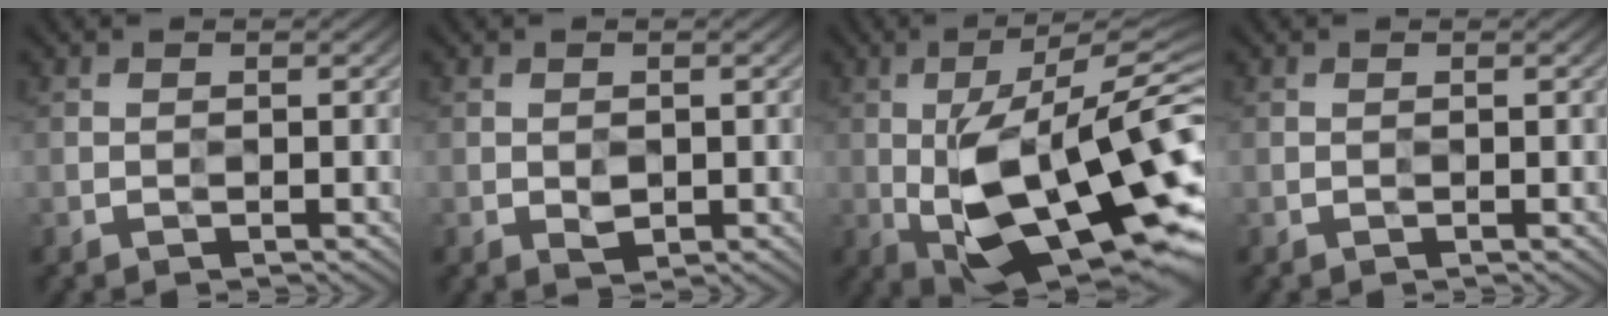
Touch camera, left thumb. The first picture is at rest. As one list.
[{"total": 1.5, "force": [-0.2, 1.2, 0.9], "torque": [-0.016, -0.005, 0.001]}, {"total": 18.7, "force": [-2.6, 6.6, 17.3], "torque": [-0.279, 0.002, -0.042]}, {"total": 0.0}]